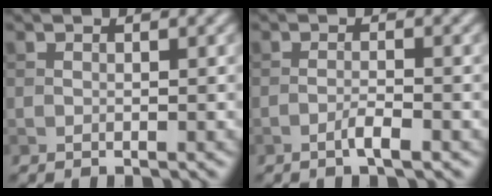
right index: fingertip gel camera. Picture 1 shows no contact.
{"total": 1.9, "force": [-1.0, 0.2, 1.5], "torque": [-0.026, 0.005, -0.022]}